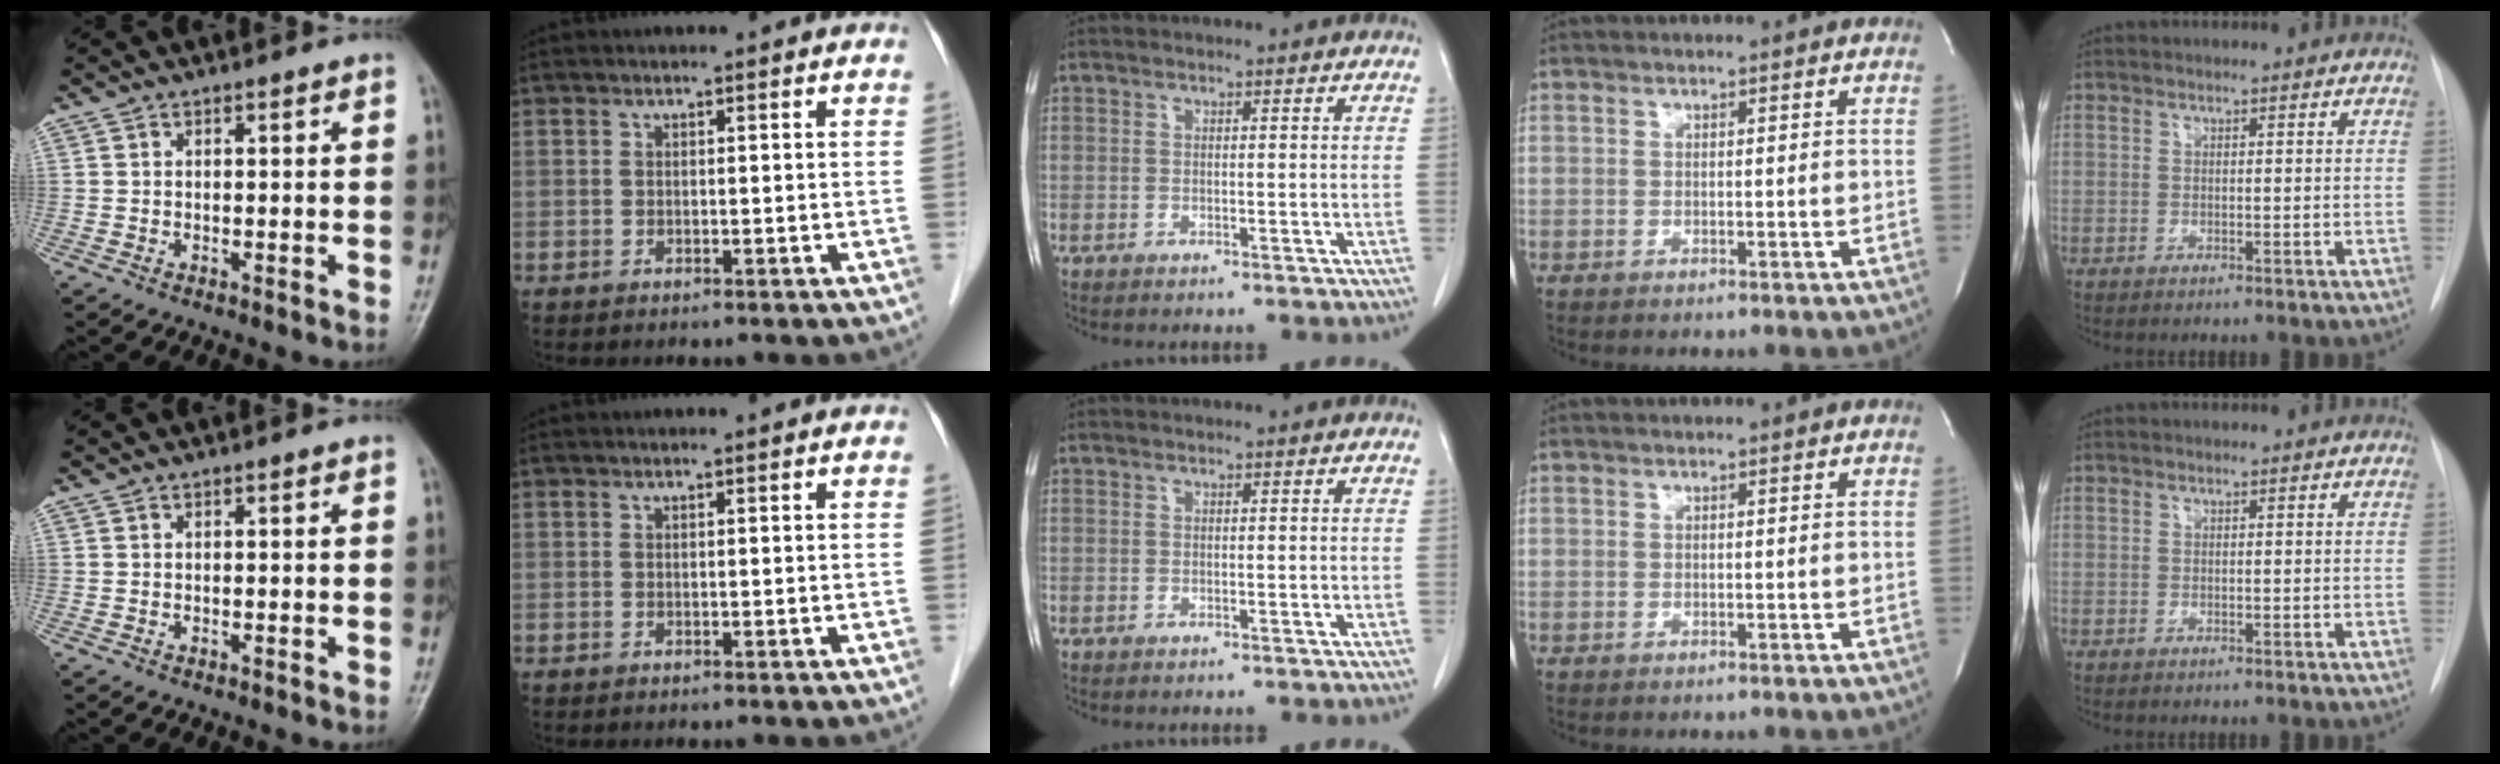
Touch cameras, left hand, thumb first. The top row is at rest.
{}